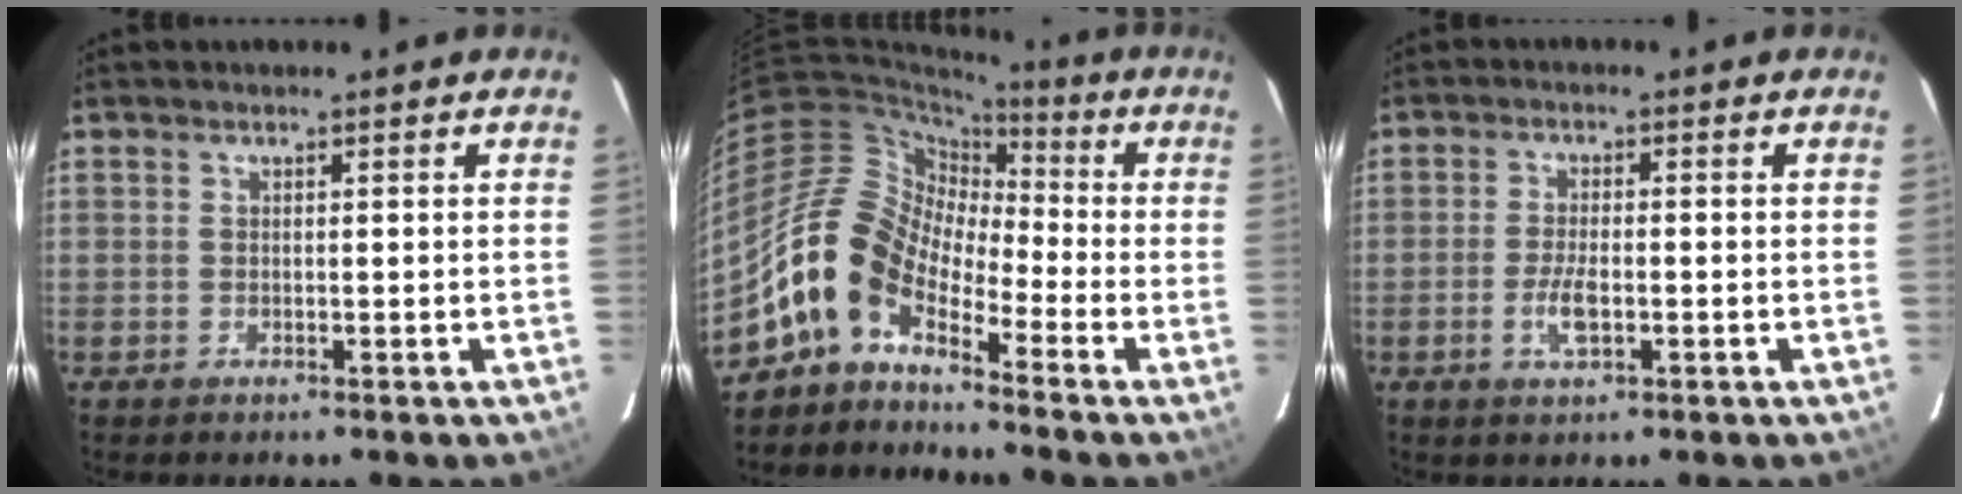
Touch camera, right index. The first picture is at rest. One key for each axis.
{"total": 11.2, "fx": -6.8, "fy": 6.0, "fz": 6.5, "tx": -0.115, "ty": 0.021, "tz": -0.151}
{"total": 4.5, "fx": -1.5, "fy": 1.6, "fz": 3.9, "tx": -0.082, "ty": -0.003, "tz": -0.029}